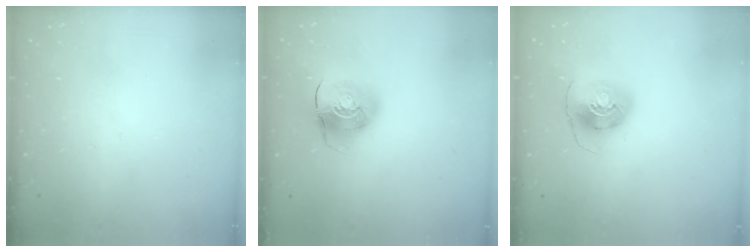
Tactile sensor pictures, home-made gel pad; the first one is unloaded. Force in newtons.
{"total": 8.9, "press": 8.9, "slide": 1.2}
{"total": 8.2, "press": 8.1, "slide": 0.8}